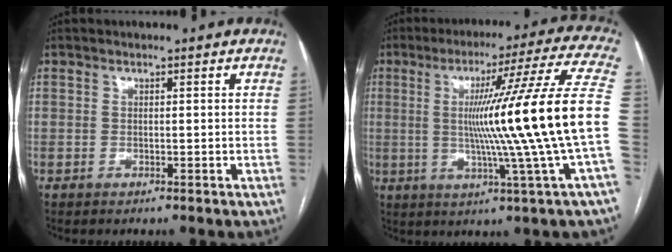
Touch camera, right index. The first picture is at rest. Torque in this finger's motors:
{"motor_torque": [2.14, 0.00, 1.05, 0.21]}